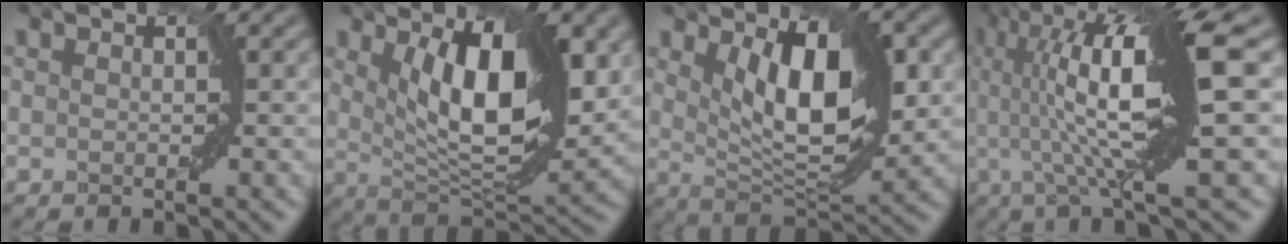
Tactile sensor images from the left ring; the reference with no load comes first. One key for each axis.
{"total": 9.7, "fx": 2.7, "fy": 3.5, "fz": 8.6, "tx": -0.137, "ty": -0.012, "tz": 0.050}
{"total": 8.0, "fx": 2.2, "fy": 3.2, "fz": 7.0, "tx": -0.116, "ty": -0.012, "tz": 0.042}
{"total": 12.1, "fx": 1.9, "fy": 2.3, "fz": 11.8, "tx": -0.180, "ty": 0.012, "tz": 0.031}